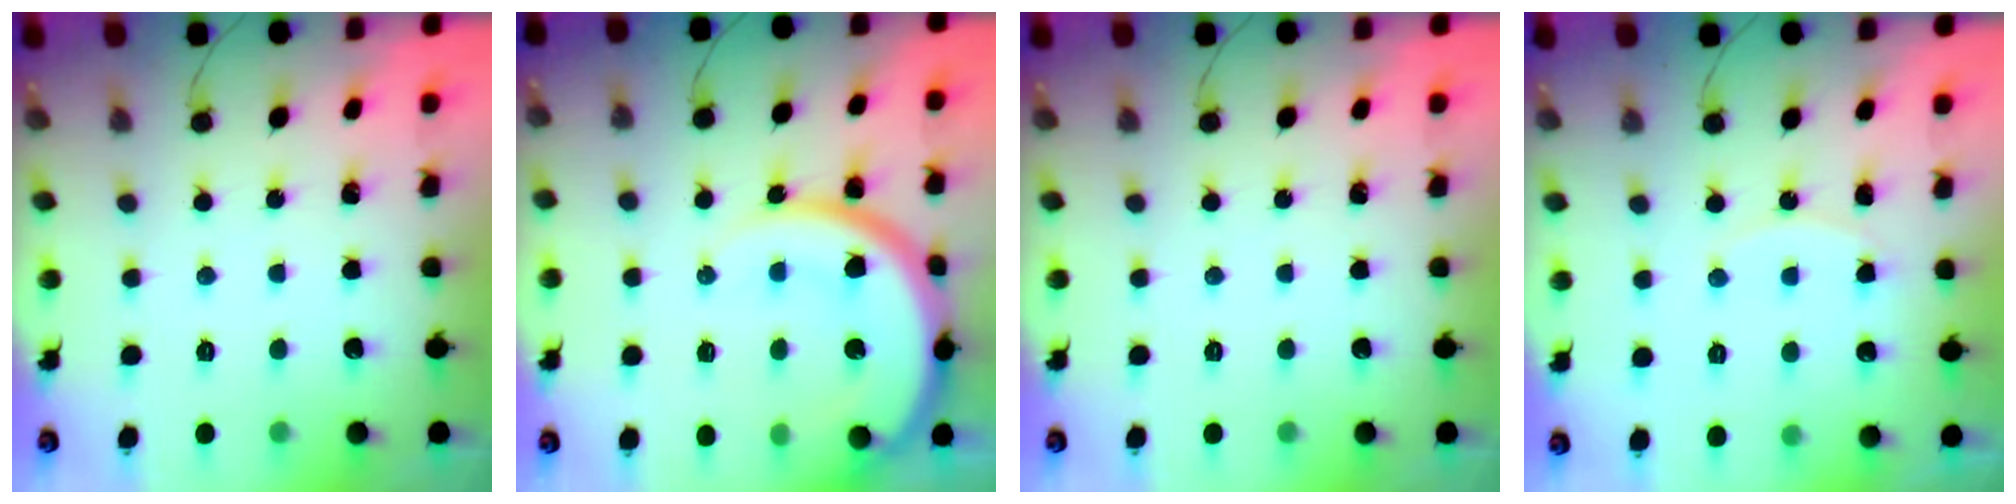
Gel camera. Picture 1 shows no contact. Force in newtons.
{"total": 16.4, "press": 16.4, "slide": 1.5}
{"total": 0.0}
{"total": 7.5, "press": 7.5, "slide": 0.5}